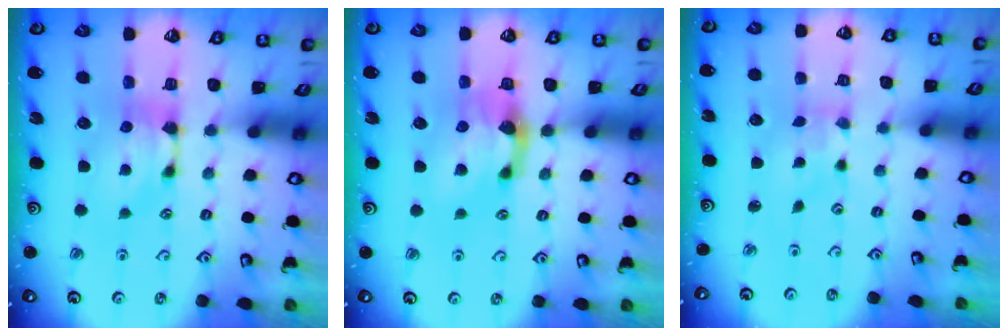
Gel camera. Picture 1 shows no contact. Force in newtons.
{"total": 2.6, "press": 1.9, "slide": 1.7}
{"total": 2.4, "press": 2.4, "slide": 0.7}